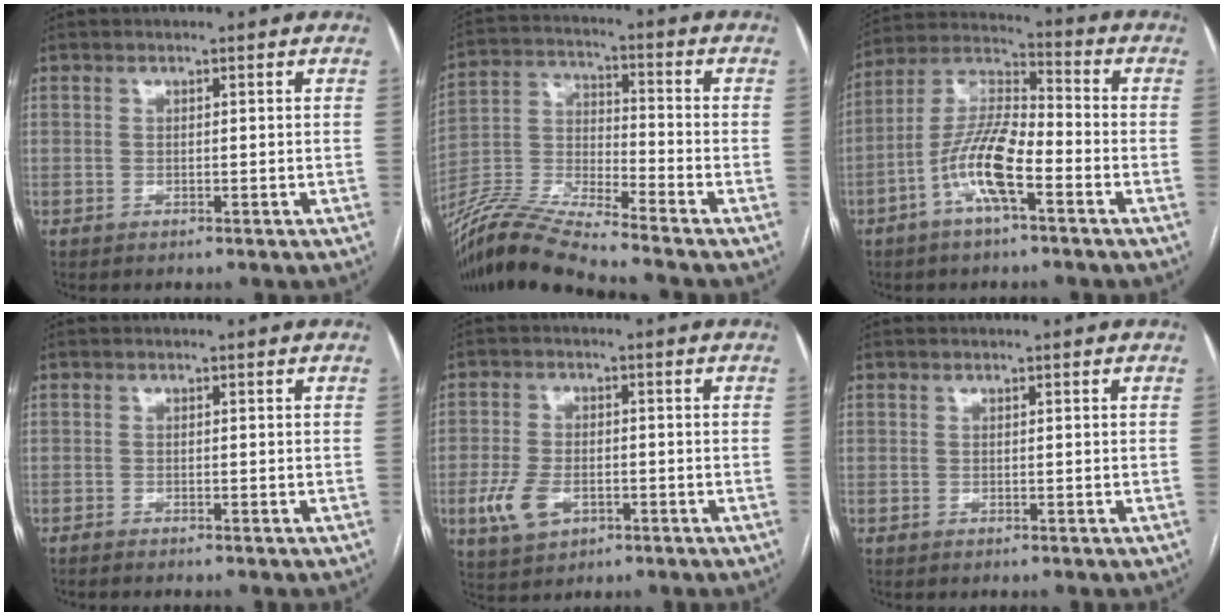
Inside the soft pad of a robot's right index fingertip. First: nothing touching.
{"total": 14.0, "force": [-13.0, -1.2, 5.2], "torque": [-0.111, 0.002, -0.251]}
{"total": 11.5, "force": [-4.5, 2.9, 10.1], "torque": [-0.209, 0.013, -0.087]}
{"total": 0.9, "force": [-0.9, 0.0, 0.4], "torque": [-0.007, -0.001, -0.014]}
{"total": 6.7, "force": [-2.5, 4.0, 4.8], "torque": [-0.106, 0.001, -0.037]}
{"total": 0.0}